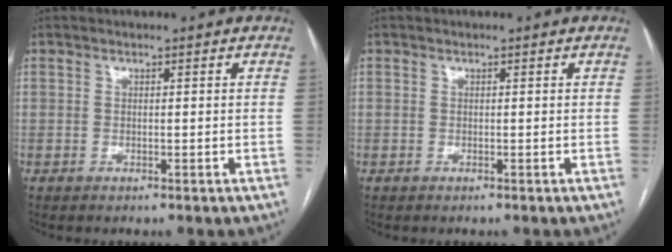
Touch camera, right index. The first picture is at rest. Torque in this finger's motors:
{"motor_torque": [0.14, 0.11, 0.07, 0.00]}